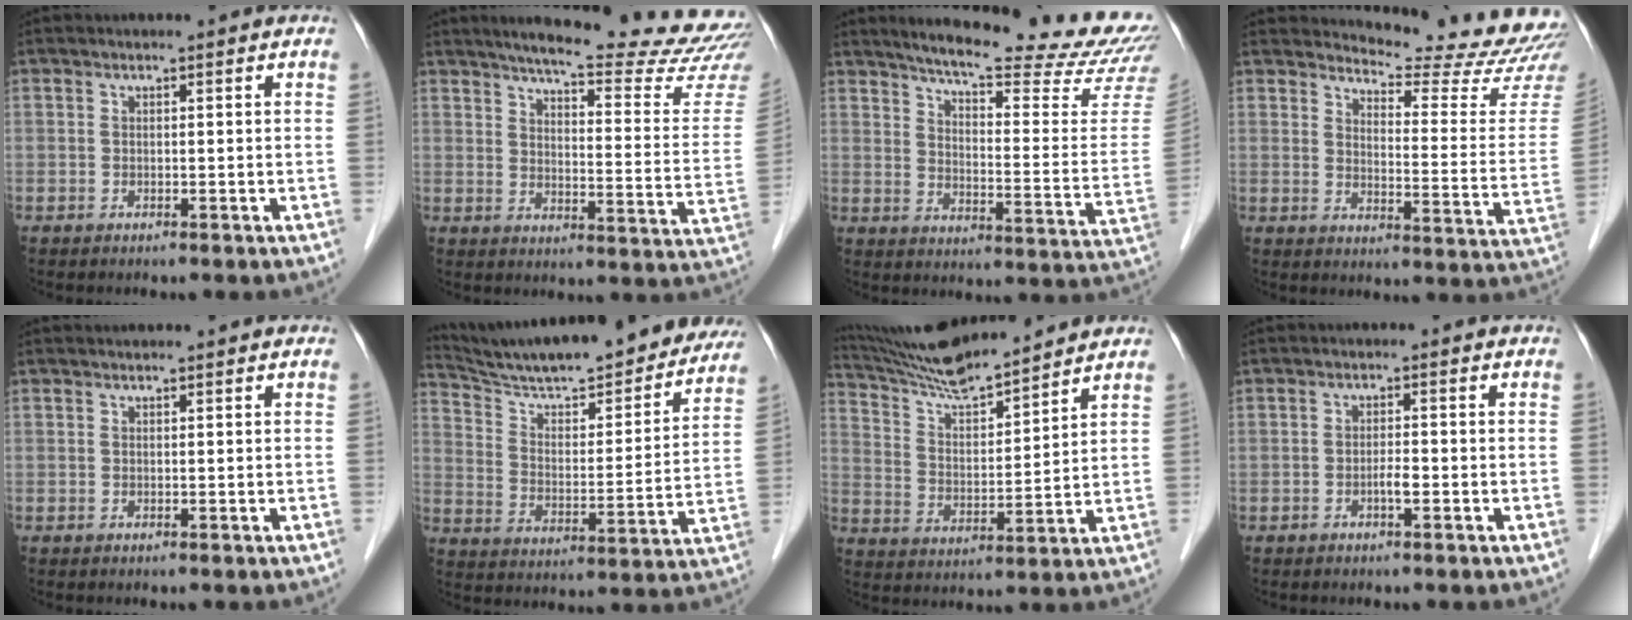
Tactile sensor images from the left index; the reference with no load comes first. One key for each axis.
{"total": 24.7, "fx": 22.5, "fy": 0.7, "fz": 10.2, "tx": -0.141, "ty": -0.100, "tz": 0.267}
{"total": 24.2, "fx": 21.9, "fy": 0.5, "fz": 10.4, "tx": -0.150, "ty": -0.093, "tz": 0.273}
{"total": 18.6, "fx": 18.2, "fy": -0.1, "fz": 3.6, "tx": -0.048, "ty": -0.139, "tz": 0.203}
{"total": 0.8, "fx": 0.8, "fy": 0.0, "fz": 0.3, "tx": -0.006, "ty": 0.014, "tz": 0.017}
{"total": 26.9, "fx": 24.1, "fy": 4.2, "fz": 11.1, "tx": -0.177, "ty": -0.031, "tz": 0.333}
{"total": 13.8, "fx": 12.9, "fy": 0.6, "fz": 4.9, "tx": -0.097, "ty": 0.014, "tz": 0.232}
{"total": 1.5, "fx": -0.6, "fy": 0.1, "fz": 1.4, "tx": -0.025, "ty": 0.001, "tz": -0.012}